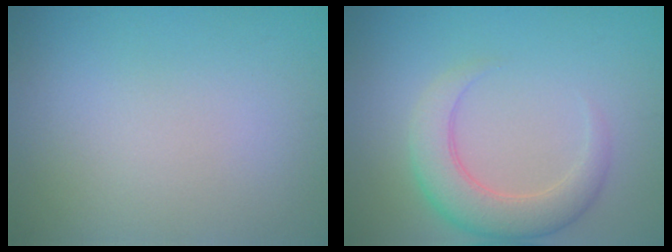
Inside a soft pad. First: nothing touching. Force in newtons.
{"total": 5.4, "press": 5.4, "slide": 0.1}